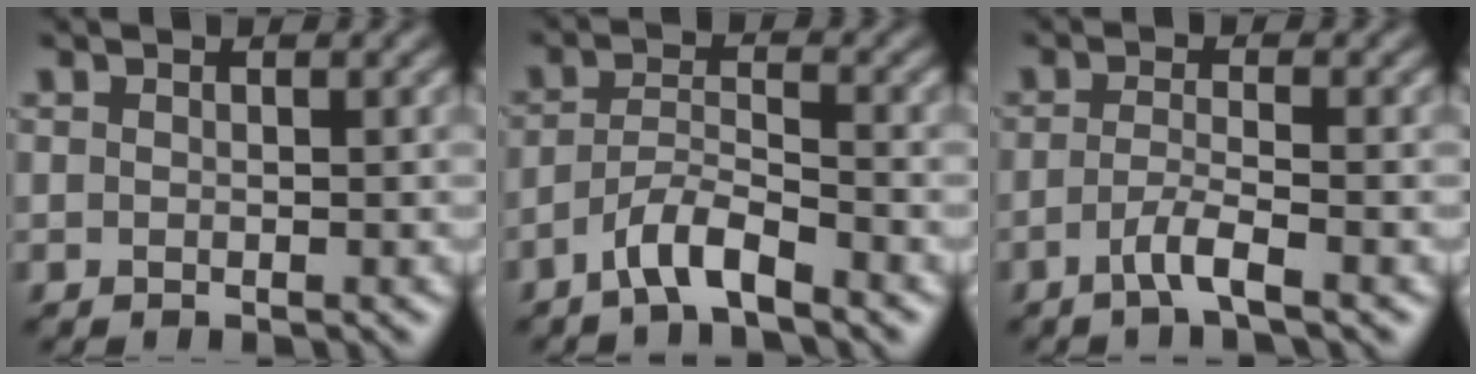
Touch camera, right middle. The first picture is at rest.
{"total": 3.7, "force": [-2.7, 0.7, 2.5], "torque": [-0.046, 0.010, -0.059]}
{"total": 2.6, "force": [-1.3, 0.4, 2.2], "torque": [-0.039, 0.002, -0.036]}